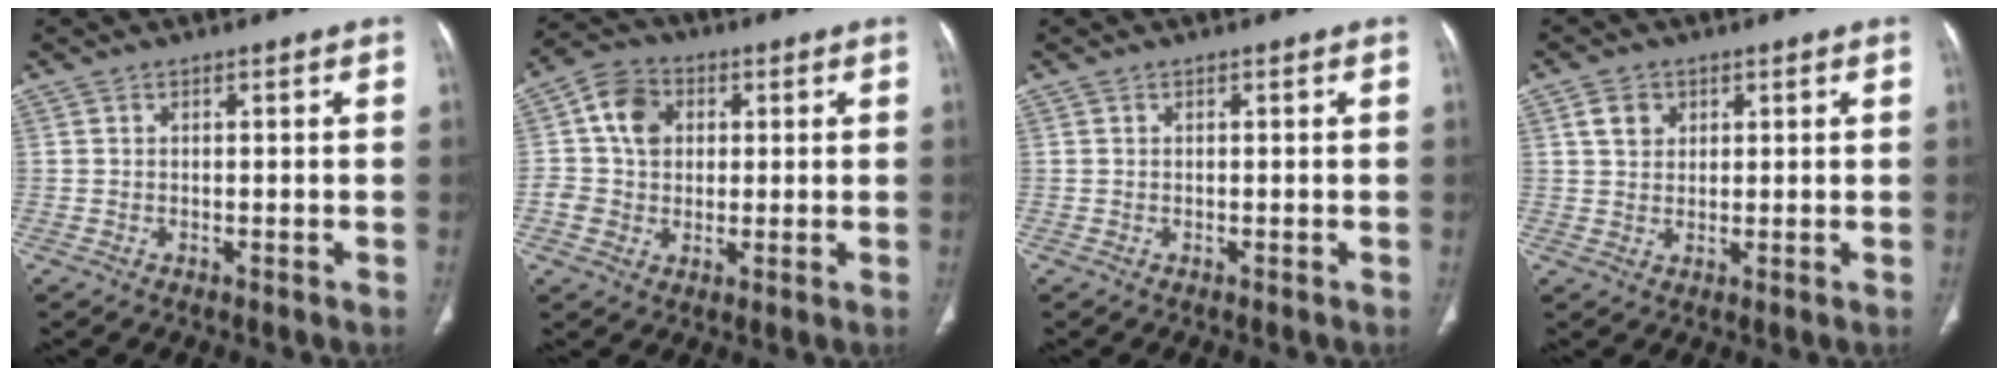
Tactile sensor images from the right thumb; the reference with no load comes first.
{"total": 8.8, "force": [1.7, 7.3, 4.7], "torque": [-0.054, 0.010, 0.025]}
{"total": 0.0}
{"total": 4.0, "force": [1.7, 3.1, 1.8], "torque": [-0.014, -0.006, 0.033]}